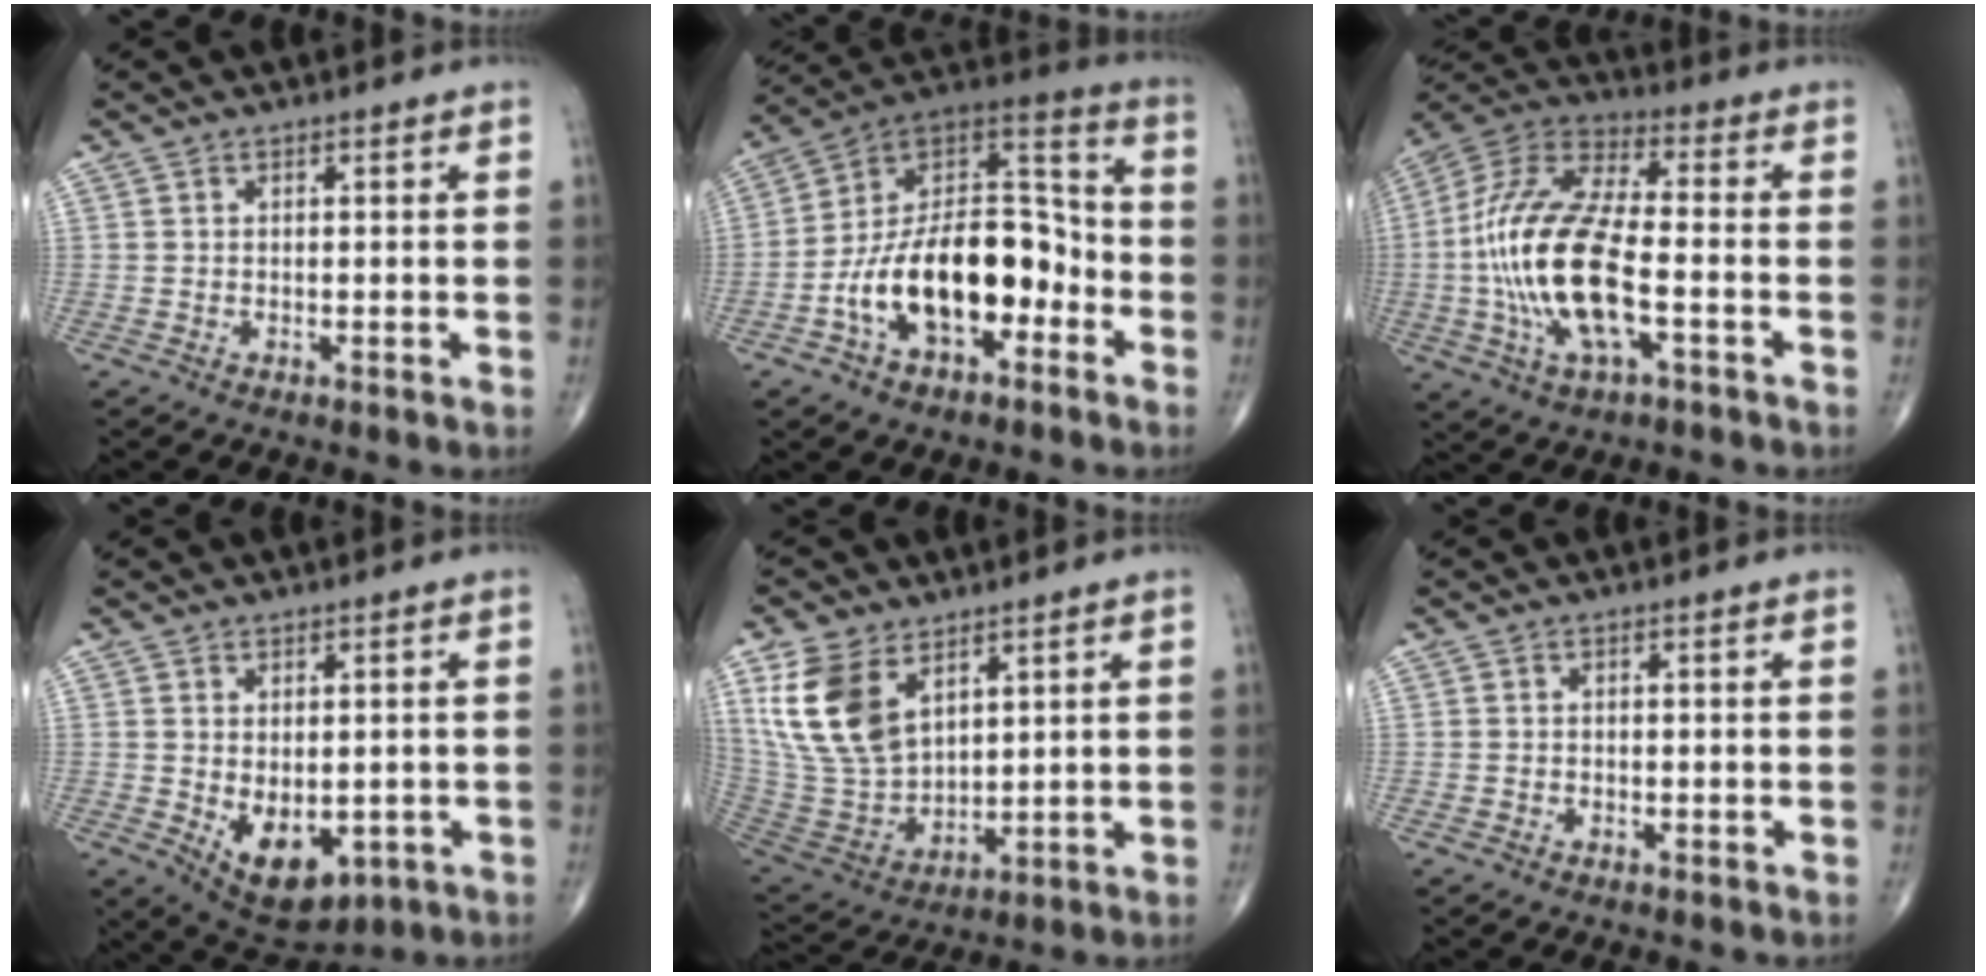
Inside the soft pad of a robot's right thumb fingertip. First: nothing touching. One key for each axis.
{"total": 20.7, "fx": -6.4, "fy": 11.5, "fz": 16.0, "tx": -0.238, "ty": 0.068, "tz": -0.108}
{"total": 20.8, "fx": -3.7, "fy": 8.5, "fz": 18.6, "tx": -0.402, "ty": 0.026, "tz": -0.065}
{"total": 9.6, "fx": -2.0, "fy": 5.7, "fz": 7.5, "tx": -0.090, "ty": -0.008, "tz": -0.009}
{"total": 15.2, "fx": 7.1, "fy": 9.2, "fz": 9.7, "tx": -0.183, "ty": -0.029, "tz": 0.161}
{"total": 0.7, "fx": -0.3, "fy": 0.6, "fz": 0.2, "tx": -0.003, "ty": 0.006, "tz": -0.005}